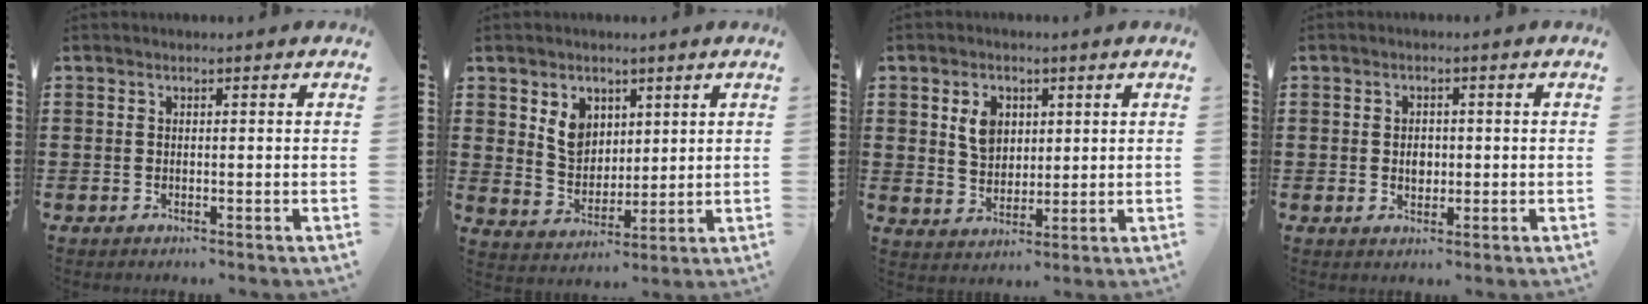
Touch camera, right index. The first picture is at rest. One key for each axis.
{"total": 6.1, "fx": 2.8, "fy": 4.7, "fz": 2.6, "tx": -0.063, "ty": 0.011, "tz": 0.052}
{"total": 5.3, "fx": 1.8, "fy": 4.0, "fz": 3.1, "tx": -0.058, "ty": 0.007, "tz": 0.029}
{"total": 2.3, "fx": 0.0, "fy": 1.6, "fz": 1.6, "tx": -0.025, "ty": 0.003, "tz": -0.003}